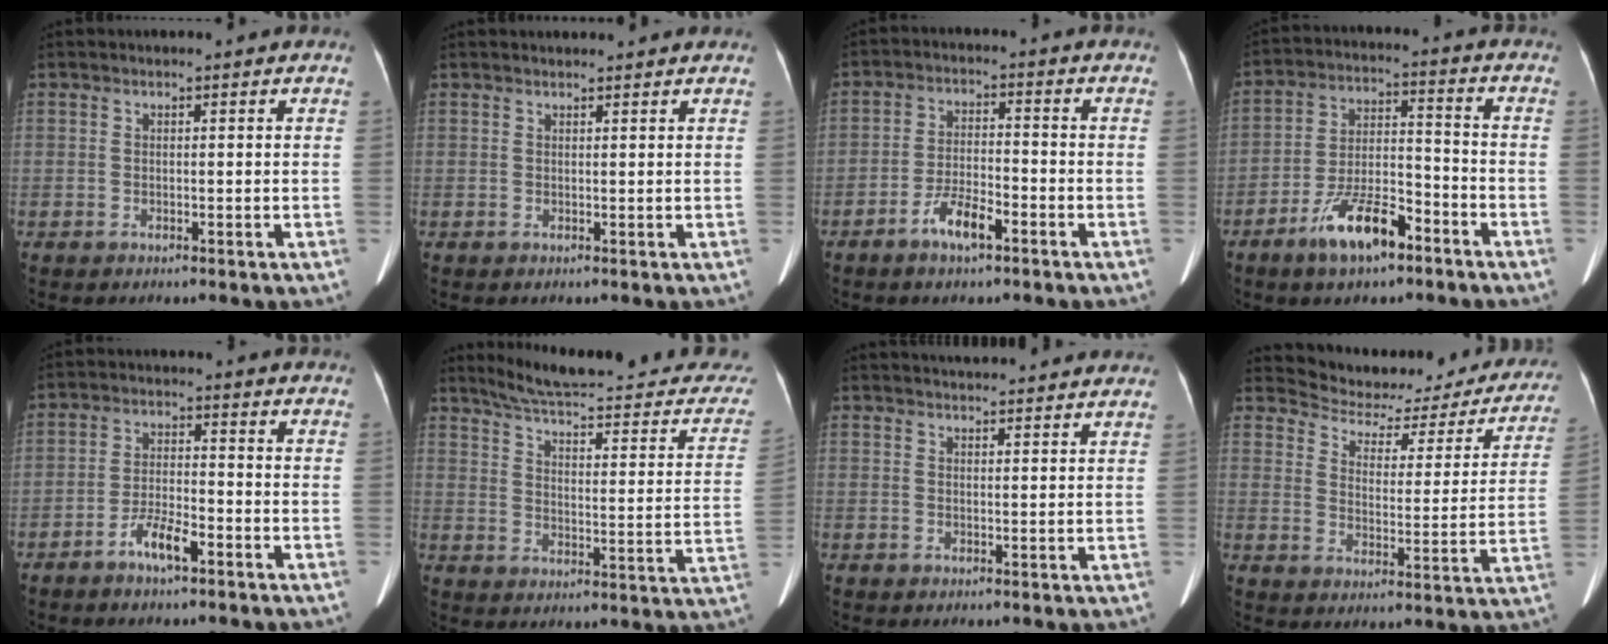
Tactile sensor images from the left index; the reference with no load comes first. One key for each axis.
{"total": 4.0, "fx": 3.9, "fy": 0.4, "fz": 0.9, "tx": -0.011, "ty": 0.026, "tz": 0.046}
{"total": 5.5, "fx": -3.4, "fy": 1.4, "fz": 4.1, "tx": -0.084, "ty": 0.000, "tz": -0.061}
{"total": 10.4, "fx": -6.6, "fy": 3.4, "fz": 7.3, "tx": -0.142, "ty": 0.004, "tz": -0.117}
{"total": 4.9, "fx": -3.1, "fy": 1.1, "fz": 3.7, "tx": -0.076, "ty": 0.002, "tz": -0.058}
{"total": 25.9, "fx": 23.9, "fy": 3.6, "fz": 9.3, "tx": -0.124, "ty": -0.074, "tz": 0.288}
{"total": 10.9, "fx": 10.4, "fy": 0.9, "fz": 3.3, "tx": -0.042, "ty": 0.024, "tz": 0.121}
{"total": 22.1, "fx": 20.5, "fy": 6.0, "fz": 5.6, "tx": -0.065, "ty": -0.039, "tz": 0.247}